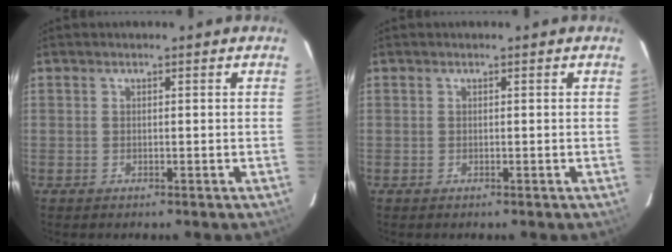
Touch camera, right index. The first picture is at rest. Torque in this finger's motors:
{"motor_torque": [0.00, 0.00, 0.02, 0.00]}